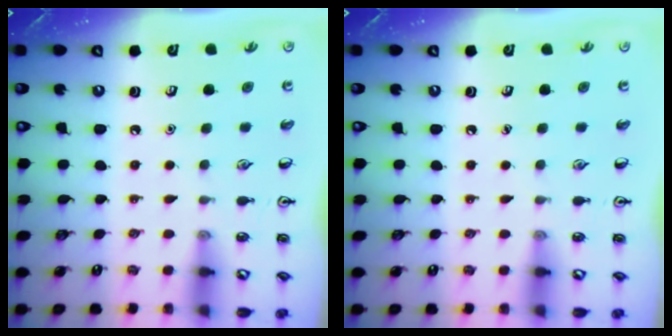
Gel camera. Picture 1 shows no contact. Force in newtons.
{"total": 0.0}